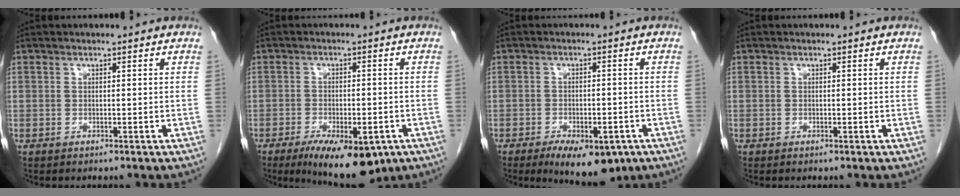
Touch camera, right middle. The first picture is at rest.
{"total": 11.9, "force": [-7.2, 4.4, 8.4], "torque": [-0.124, -0.011, -0.103]}
{"total": 9.8, "force": [-6.3, 4.1, 6.3], "torque": [-0.083, -0.005, -0.088]}
{"total": 0.0}